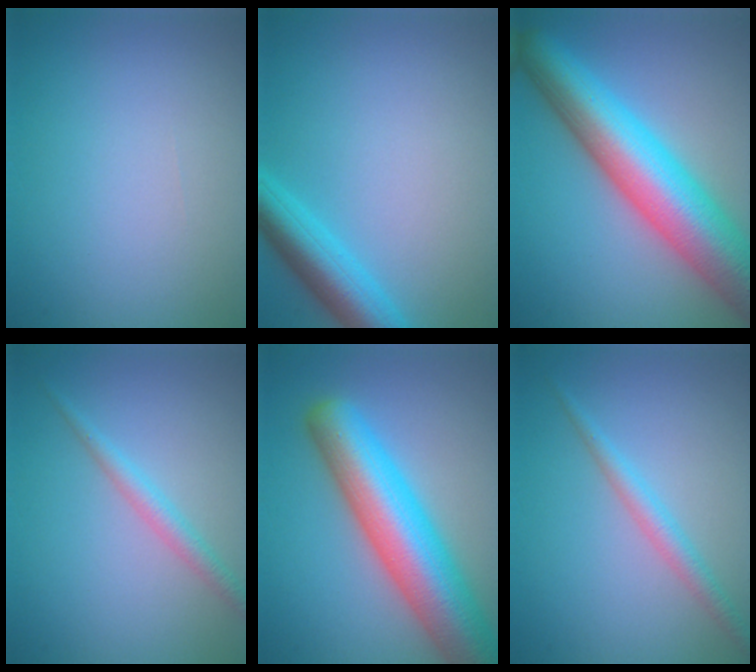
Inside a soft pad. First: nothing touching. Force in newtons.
{"total": 4.8, "press": 4.8, "slide": 0.2}
{"total": 11.5, "press": 11.5, "slide": 0.3}
{"total": 1.9, "press": 1.9, "slide": 0.1}
{"total": 10.3, "press": 10.3, "slide": 0.4}
{"total": 2.1, "press": 2.1, "slide": 0.1}